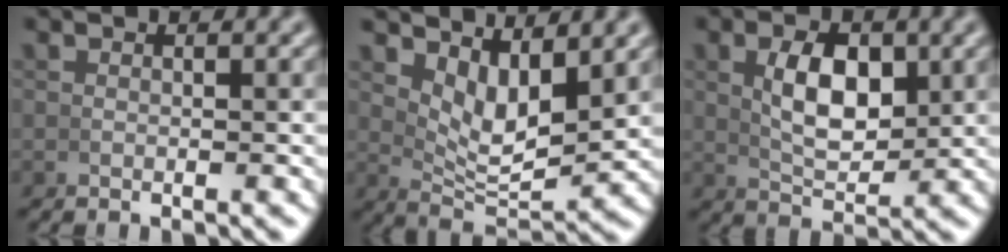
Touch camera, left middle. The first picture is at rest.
{"total": 6.7, "force": [3.0, 3.1, 5.1], "torque": [-0.075, -0.010, 0.053]}
{"total": 5.0, "force": [1.1, 2.3, 4.3], "torque": [-0.070, -0.008, 0.026]}